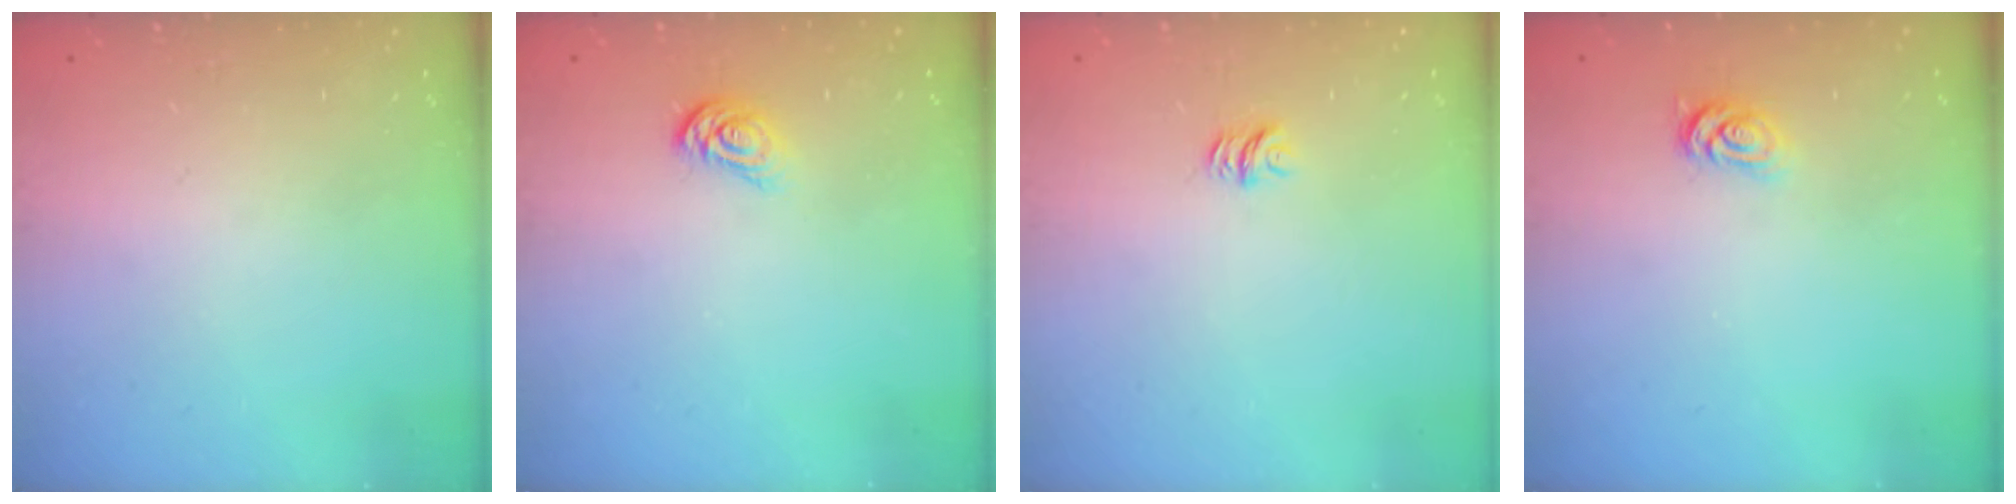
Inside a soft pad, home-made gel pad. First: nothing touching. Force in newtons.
{"total": 6.4, "press": 6.4, "slide": 0.3}
{"total": 4.1, "press": 4.1, "slide": 0.3}
{"total": 2.5, "press": 2.5, "slide": 0.3}